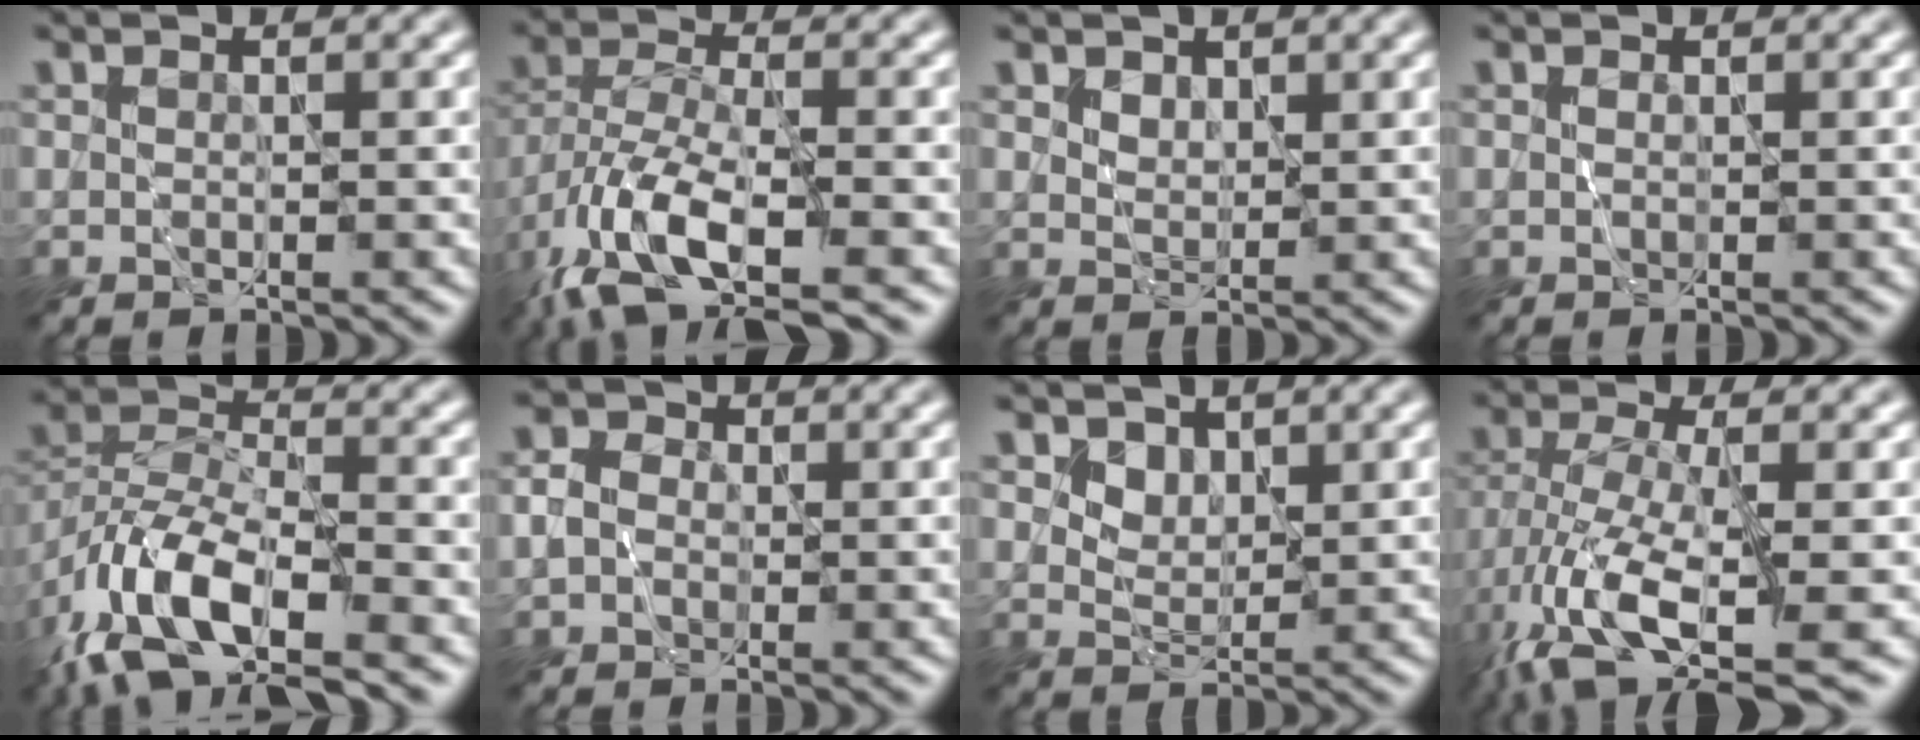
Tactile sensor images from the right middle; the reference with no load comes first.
{"total": 9.7, "force": [-5.7, 3.5, 7.0], "torque": [-0.138, -0.010, -0.111]}
{"total": 1.3, "force": [1.0, 0.7, 0.4], "torque": [-0.010, -0.002, 0.022]}
{"total": 0.0}
{"total": 10.9, "force": [-6.7, 4.4, 7.4], "torque": [-0.139, -0.002, -0.134]}
{"total": 2.5, "force": [-0.1, 2.2, 1.3], "torque": [-0.030, 0.005, -0.008]}
{"total": 1.8, "force": [1.2, 1.0, 0.7], "torque": [-0.017, -0.009, 0.023]}
{"total": 10.2, "force": [-4.5, 3.9, 8.3], "torque": [-0.176, -0.016, -0.085]}